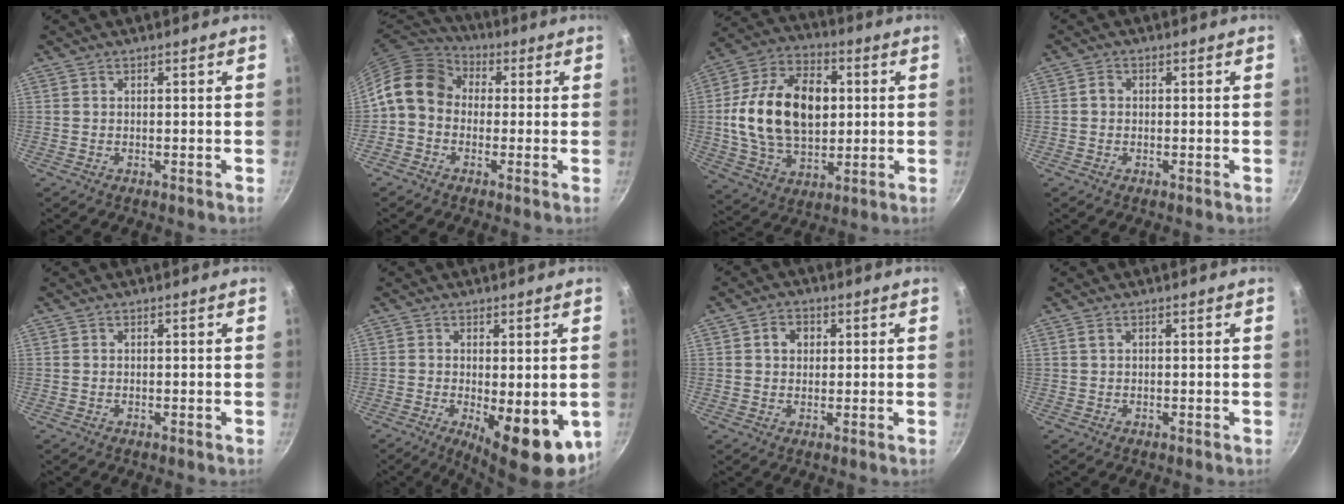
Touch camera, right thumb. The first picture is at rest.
{"total": 11.3, "force": [0.6, 9.3, 6.5], "torque": [-0.095, 0.032, -0.013]}
{"total": 21.3, "force": [1.9, 14.0, 15.9], "torque": [-0.258, 0.012, 0.030]}
{"total": 1.5, "force": [0.0, 1.3, 0.8], "torque": [-0.011, 0.009, -0.003]}
{"total": 0.0}
{"total": 12.2, "force": [-2.9, 4.6, 11.0], "torque": [-0.128, -0.011, -0.025]}
{"total": 3.9, "force": [1.0, 3.2, 2.0], "torque": [-0.013, 0.004, 0.013]}
{"total": 0.7, "force": [0.3, 0.3, 0.5], "torque": [-0.010, 0.002, 0.007]}